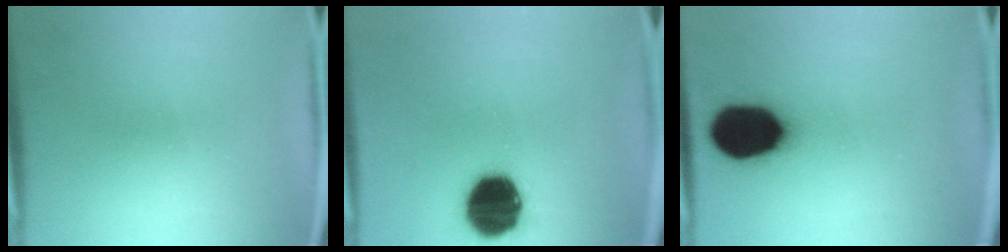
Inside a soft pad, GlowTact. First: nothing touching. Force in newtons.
{"total": 17.7}
{"total": 18.7}